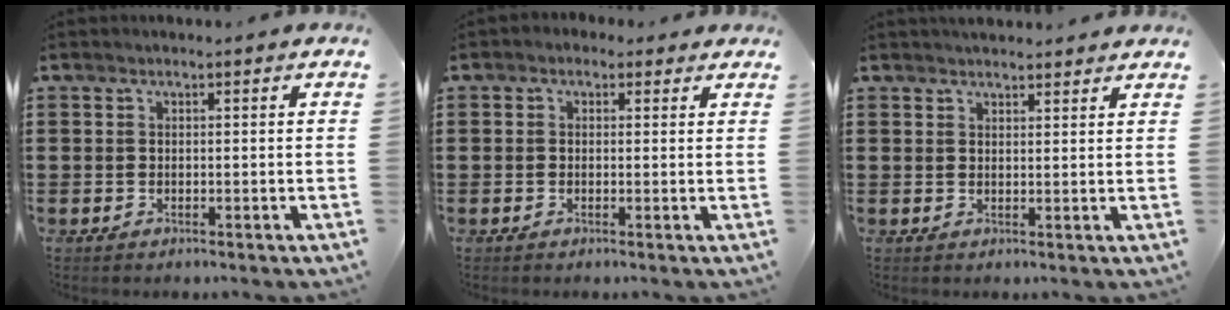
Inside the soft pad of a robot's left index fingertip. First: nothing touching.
{"total": 1.3, "force": [0.5, 1.1, 0.4], "torque": [-0.012, 0.006, 0.008]}
{"total": 2.0, "force": [2.0, 0.2, 0.1], "torque": [-0.006, 0.001, 0.038]}